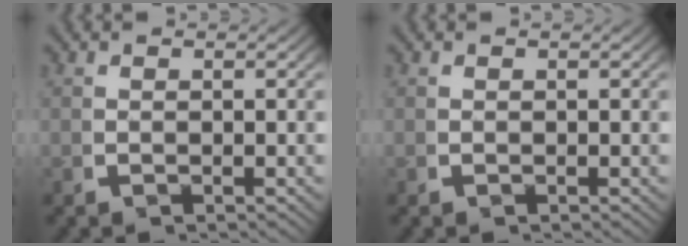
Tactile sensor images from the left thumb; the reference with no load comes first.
{"total": 0.0}